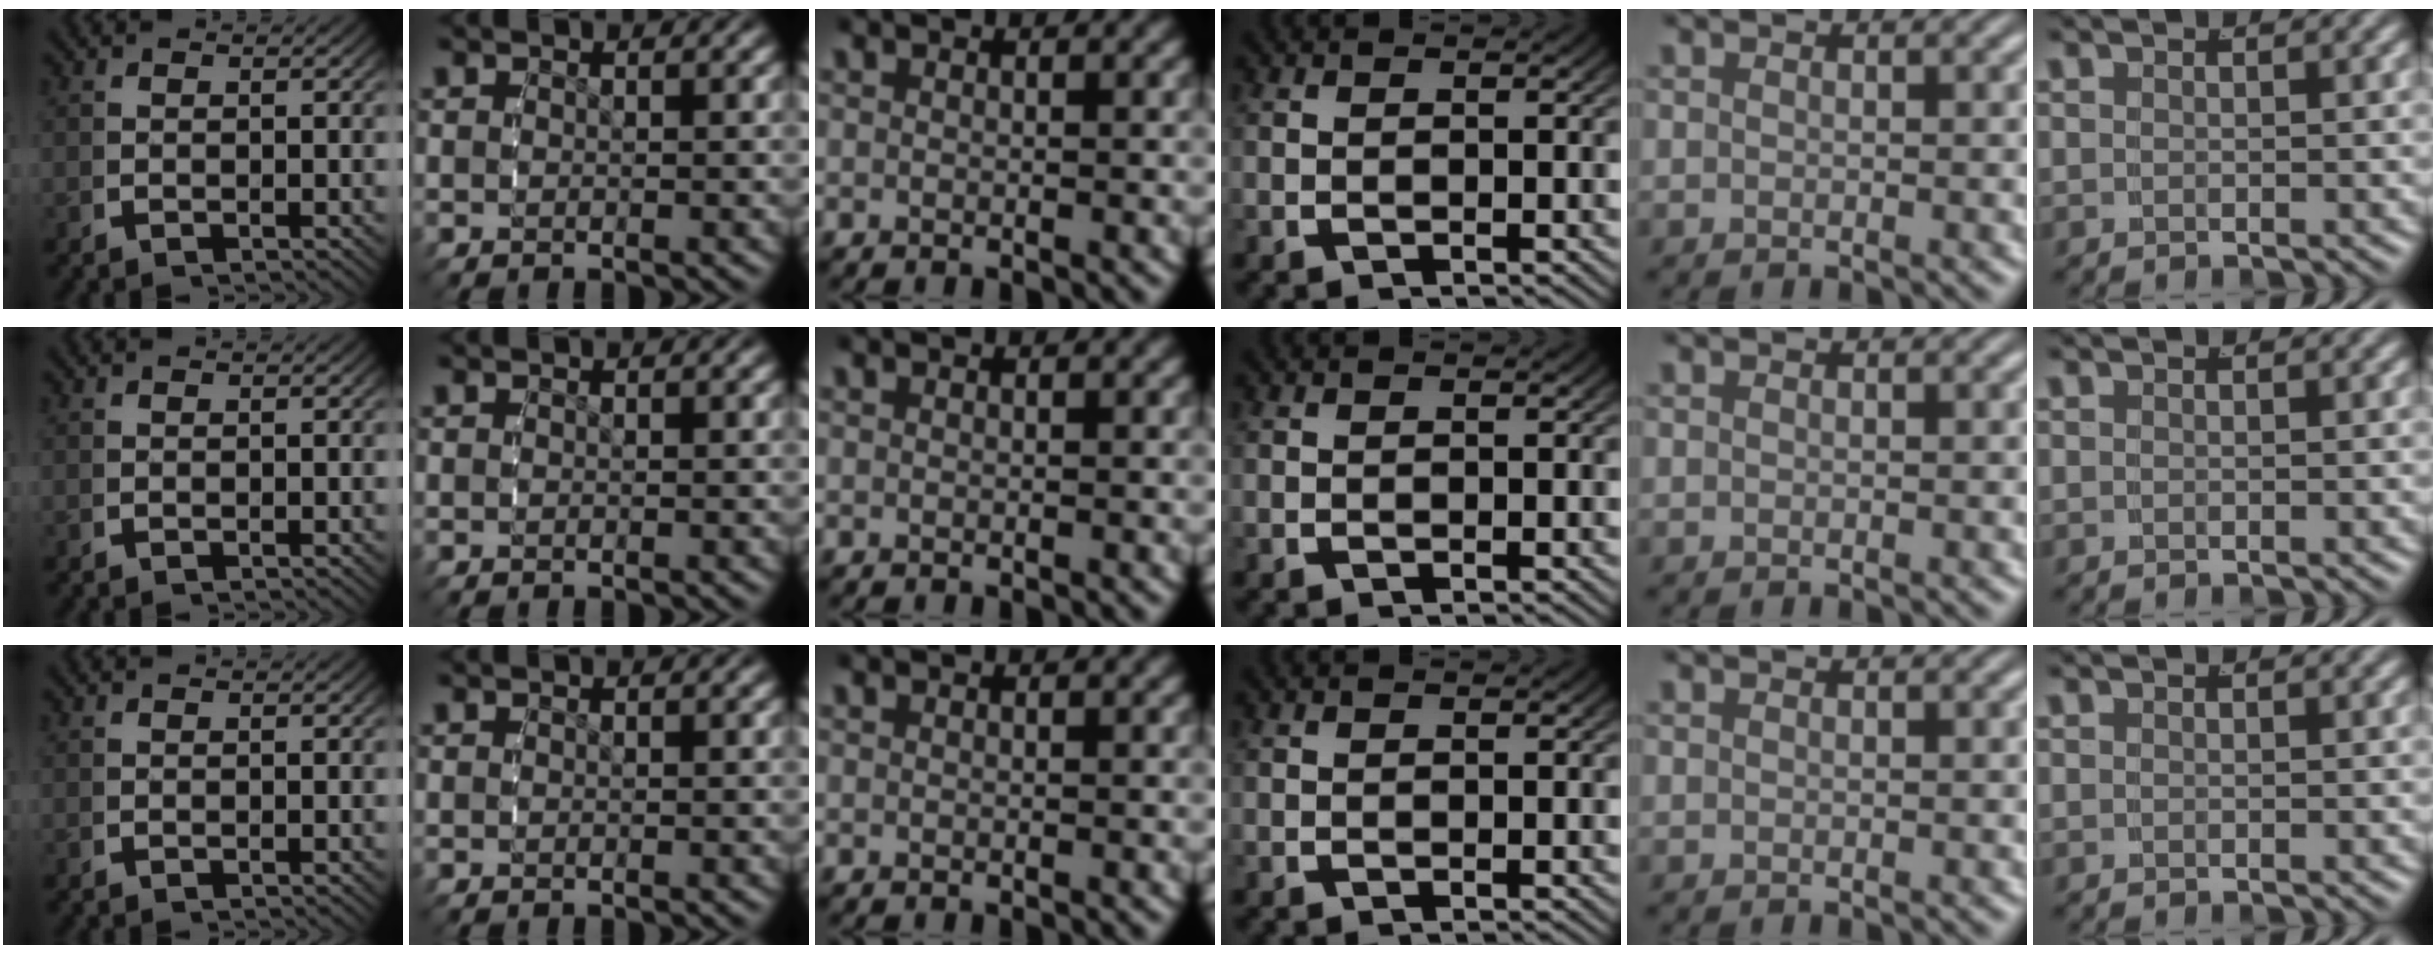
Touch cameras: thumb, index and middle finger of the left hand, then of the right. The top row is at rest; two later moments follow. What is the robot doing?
{"motion": "reach", "object": "pen bag"}